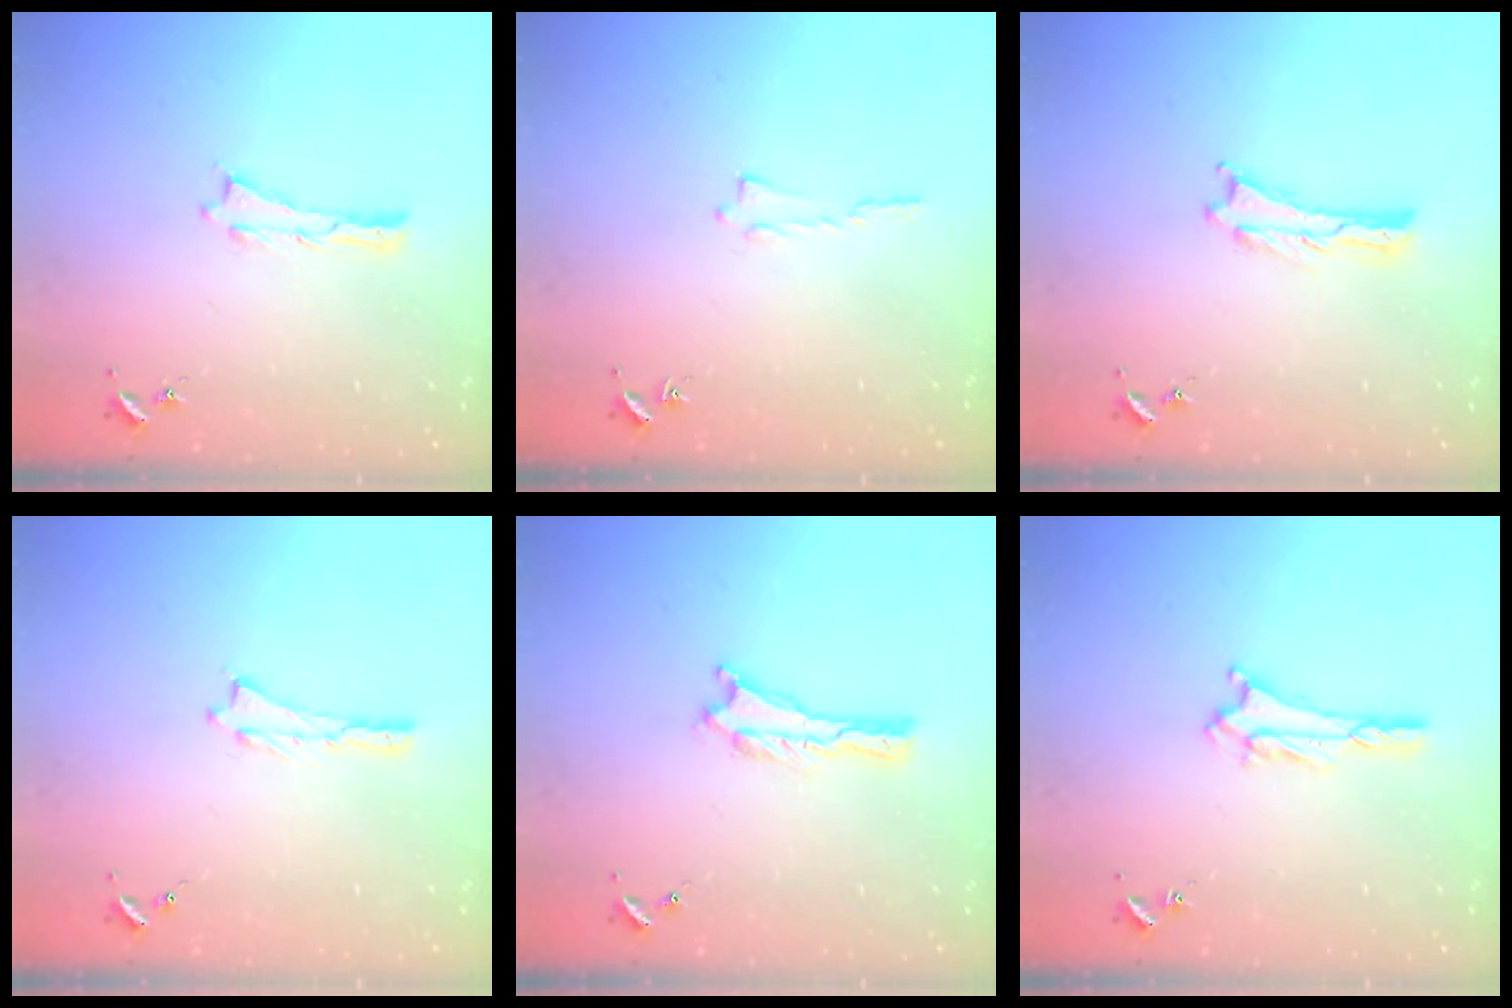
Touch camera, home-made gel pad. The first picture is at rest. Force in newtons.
{"total": 0.0}
{"total": 0.0}
{"total": 0.0}
{"total": 0.0}
{"total": 2.4, "press": 2.4, "slide": 0.4}